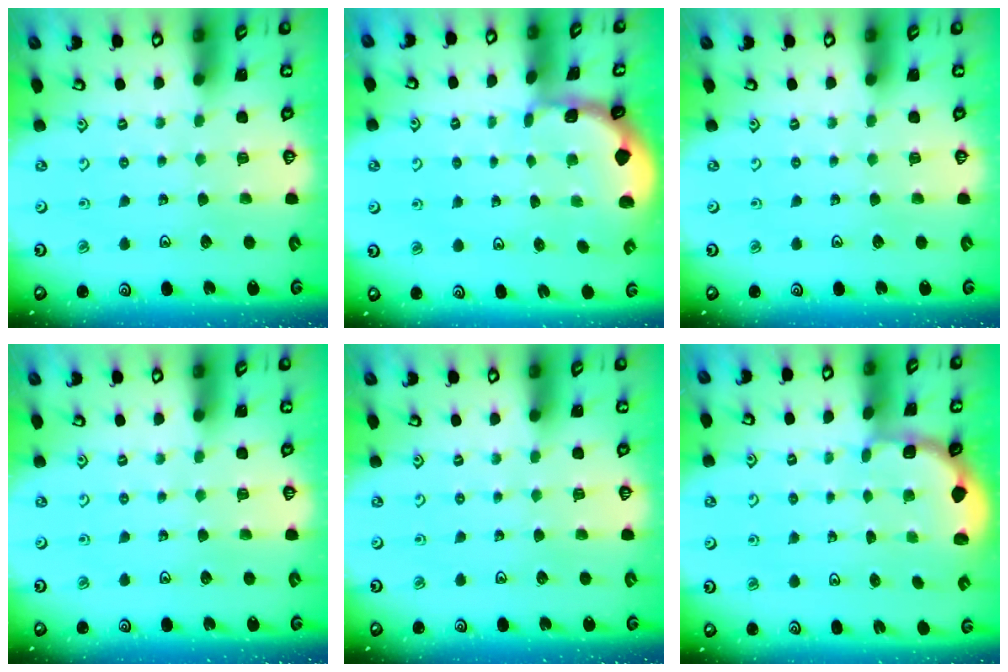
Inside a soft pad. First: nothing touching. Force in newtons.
{"total": 1.1, "press": 1.1, "slide": 0.1}
{"total": 0.0}
{"total": 0.0}
{"total": 0.0}
{"total": 1.9, "press": 1.8, "slide": 0.8}